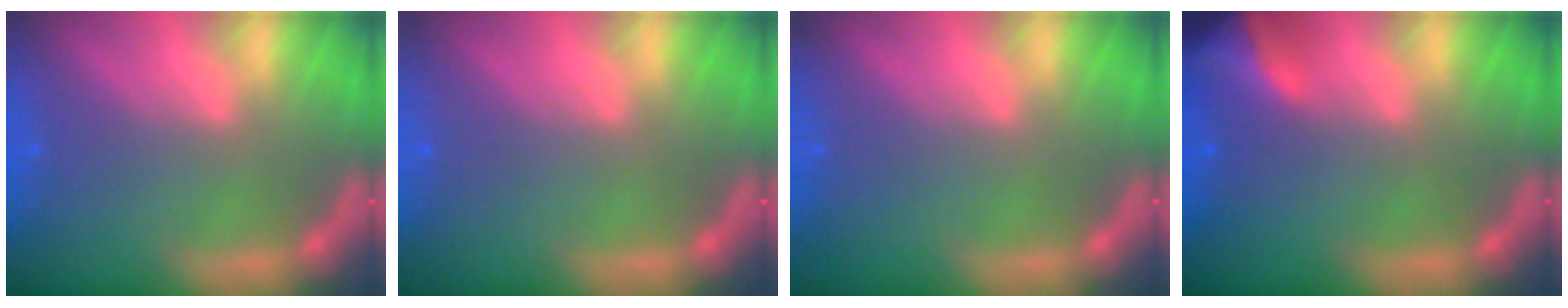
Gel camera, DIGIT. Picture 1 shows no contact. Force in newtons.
{"total": 0.0}
{"total": 0.0}
{"total": 5.9}